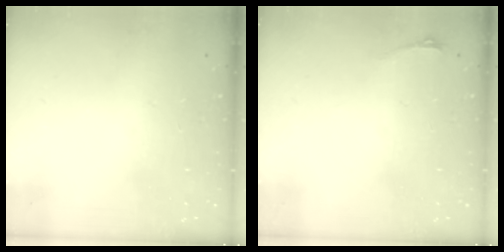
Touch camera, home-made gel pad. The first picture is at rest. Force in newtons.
{"total": 2.9, "press": 2.6, "slide": 1.5}